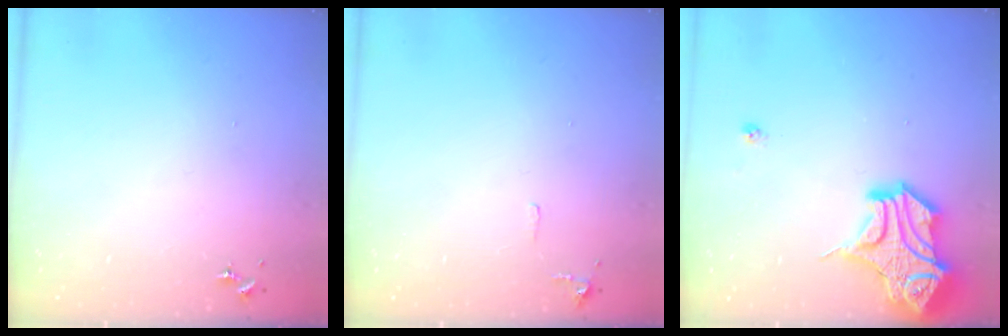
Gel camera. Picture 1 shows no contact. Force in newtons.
{"total": 5.0, "press": 5.0, "slide": 0.8}
{"total": 17.8, "press": 17.7, "slide": 2.0}